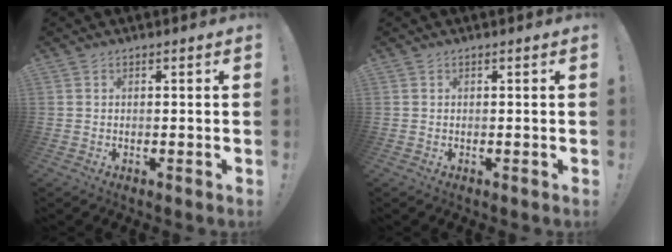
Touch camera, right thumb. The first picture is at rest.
{"total": 0.0}